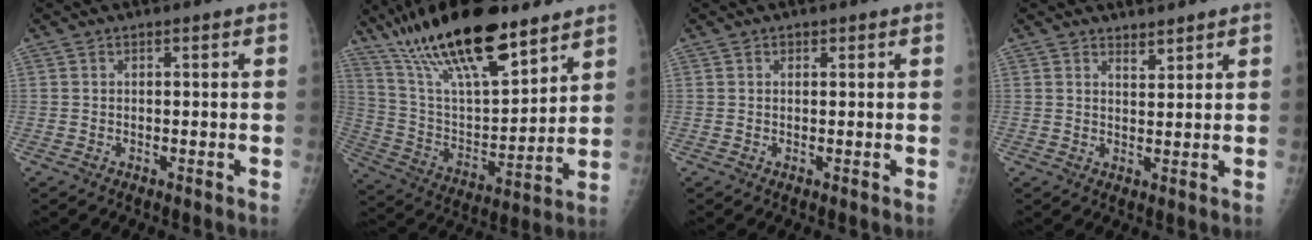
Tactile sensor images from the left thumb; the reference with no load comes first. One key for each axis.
{"total": 24.8, "fx": 17.1, "fy": 8.2, "fz": 16.0, "tx": -0.254, "ty": -0.054, "tz": 0.305}
{"total": 0.6, "fx": 0.3, "fy": 0.4, "fz": 0.2, "tx": -0.001, "ty": -0.001, "tz": 0.003}
{"total": 2.1, "fx": 1.9, "fy": 0.6, "fz": 0.5, "tx": 0.004, "ty": -0.017, "tz": 0.031}